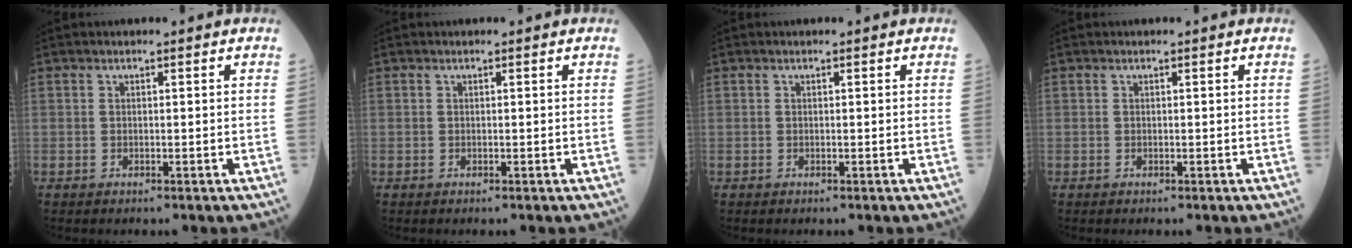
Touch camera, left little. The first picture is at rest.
{"total": 0.0}
{"total": 0.0}
{"total": 0.0}